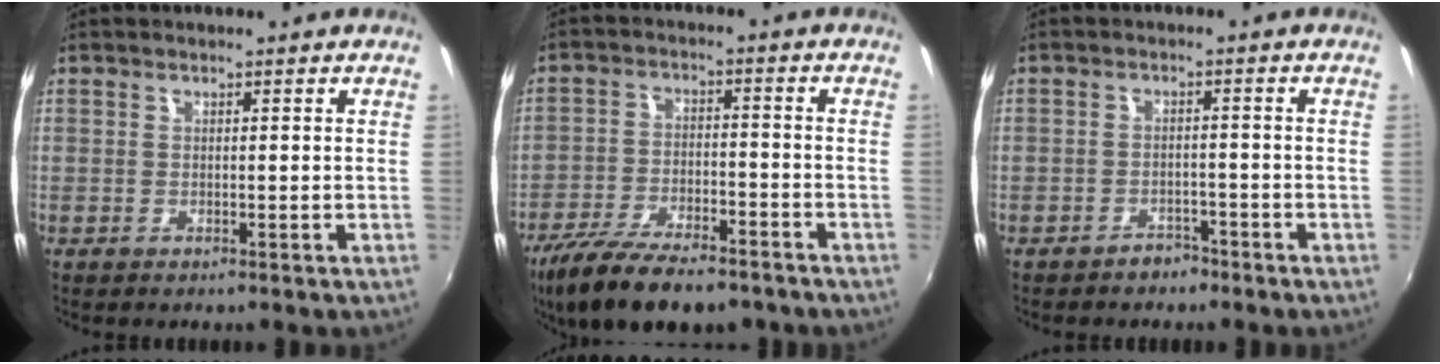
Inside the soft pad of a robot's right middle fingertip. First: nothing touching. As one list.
[{"total": 16.1, "force": [-12.3, 5.1, 9.0], "torque": [-0.189, -0.037, -0.206]}, {"total": 2.9, "force": [-2.5, 1.5, 0.3], "torque": [-0.011, 0.011, -0.034]}]